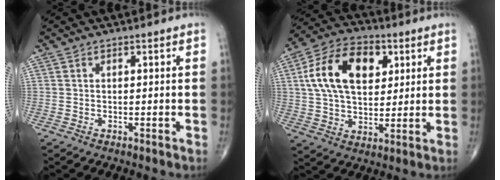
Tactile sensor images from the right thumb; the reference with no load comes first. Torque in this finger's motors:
{"motor_torque": [-0.63, 1.31, 1.19, 0.30, 0.38]}